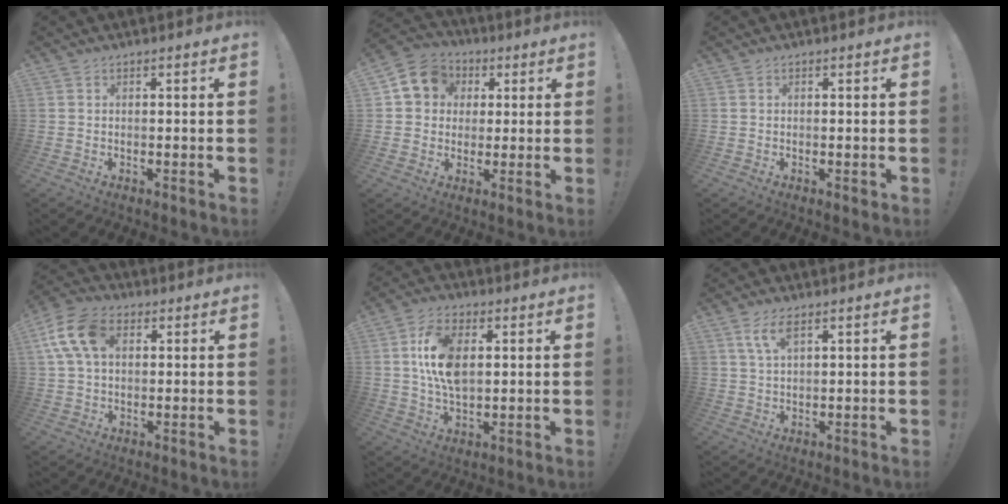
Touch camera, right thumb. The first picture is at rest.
{"total": 10.9, "force": [3.0, 9.6, 4.3], "torque": [-0.060, 0.003, 0.063]}
{"total": 0.6, "force": [0.0, 0.3, 0.5], "torque": [-0.009, 0.002, 0.001]}
{"total": 13.1, "force": [3.8, 8.5, 9.2], "torque": [-0.178, 0.005, 0.073]}
{"total": 12.7, "force": [2.4, 7.2, 10.1], "torque": [-0.191, -0.002, 0.041]}
{"total": 5.4, "force": [2.9, 1.8, 4.2], "torque": [-0.072, -0.007, 0.050]}